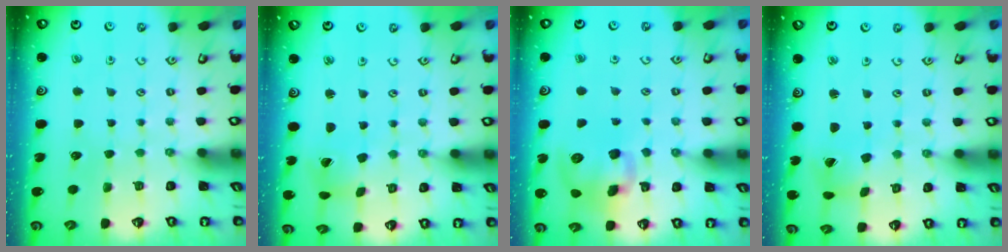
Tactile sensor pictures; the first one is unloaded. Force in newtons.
{"total": 2.9, "press": 2.9, "slide": 0.4}
{"total": 12.2, "press": 12.0, "slide": 2.2}
{"total": 2.9, "press": 2.9, "slide": 0.4}